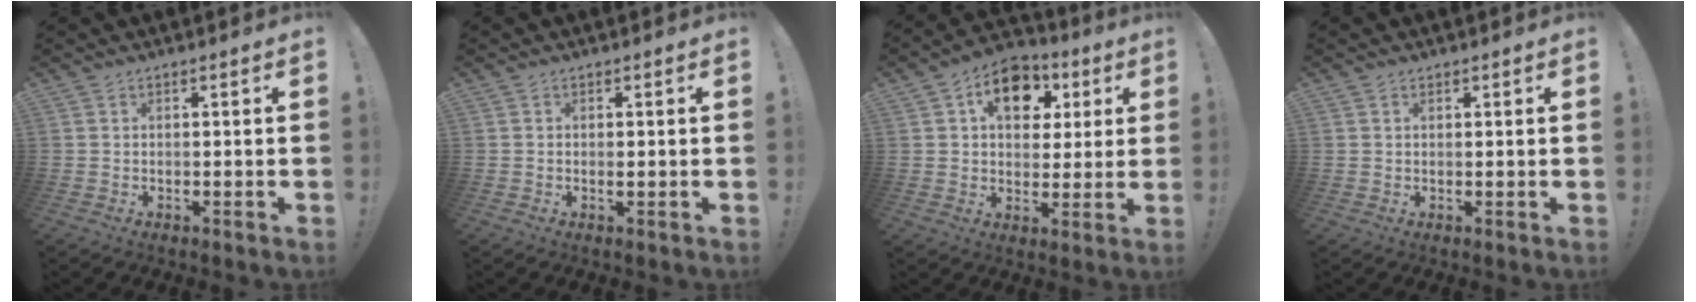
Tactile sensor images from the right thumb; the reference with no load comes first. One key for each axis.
{"total": 0.7, "fx": -0.1, "fy": 0.4, "fz": 0.6, "tx": -0.003, "ty": -0.002, "tz": -0.003}
{"total": 13.4, "fx": 5.3, "fy": 9.7, "fz": 7.6, "tx": -0.098, "ty": -0.019, "tz": 0.095}
{"total": 0.9, "fx": 0.6, "fy": 0.6, "fz": 0.1, "tx": 0.004, "ty": -0.002, "tz": 0.010}